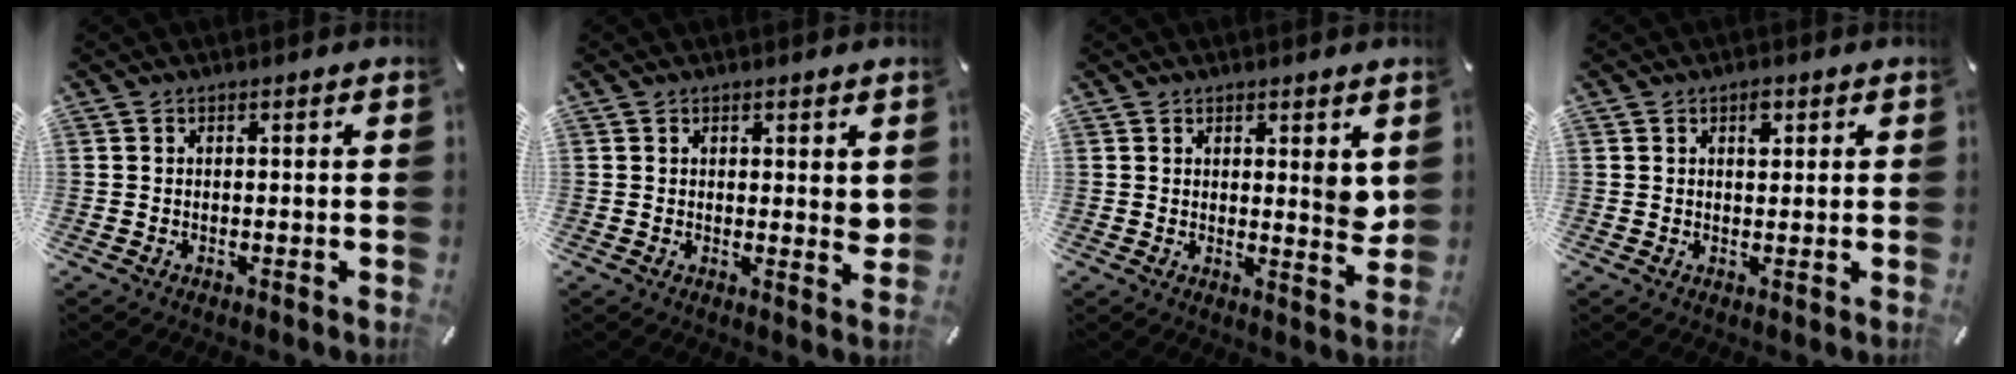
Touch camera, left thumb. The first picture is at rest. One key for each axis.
{"total": 2.7, "fx": 1.5, "fy": 1.4, "fz": 1.7, "tx": -0.010, "ty": -0.007, "tz": 0.022}
{"total": 4.6, "fx": 2.5, "fy": 1.7, "fz": 3.4, "tx": -0.032, "ty": -0.025, "tz": 0.037}
{"total": 2.7, "fx": 1.1, "fy": 1.6, "fz": 1.8, "tx": -0.016, "ty": -0.005, "tz": 0.014}